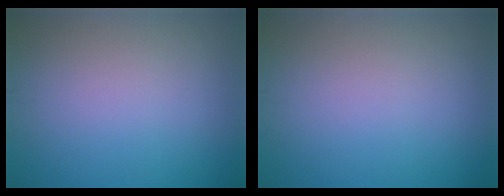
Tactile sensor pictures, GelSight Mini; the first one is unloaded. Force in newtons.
{"total": 0.0}